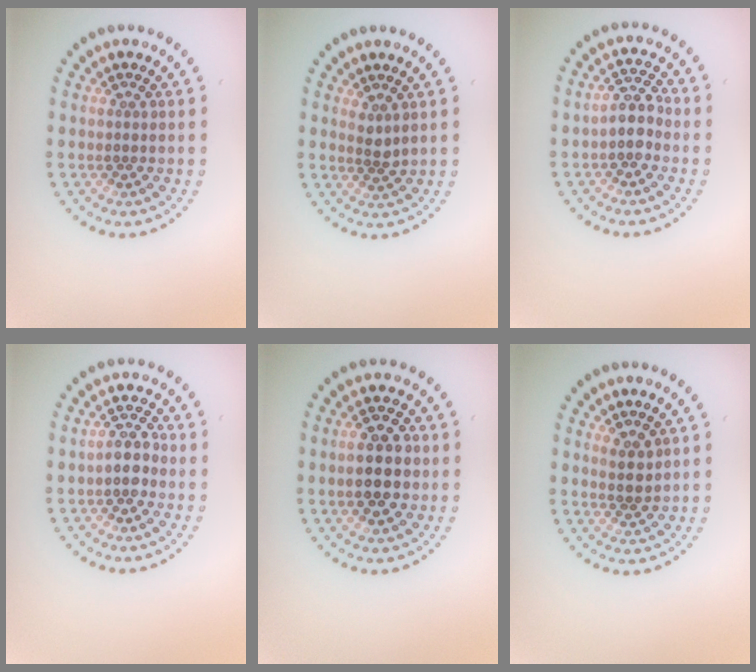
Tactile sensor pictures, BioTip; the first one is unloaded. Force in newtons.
{"total": 1.3, "press": 1.0, "slide": 0.8}
{"total": 2.5, "press": 2.1, "slide": 1.2}
{"total": 2.3, "press": 2.1, "slide": 1.1}
{"total": 4.9, "press": 4.9, "slide": 0.2}
{"total": 1.9, "press": 1.6, "slide": 1.1}